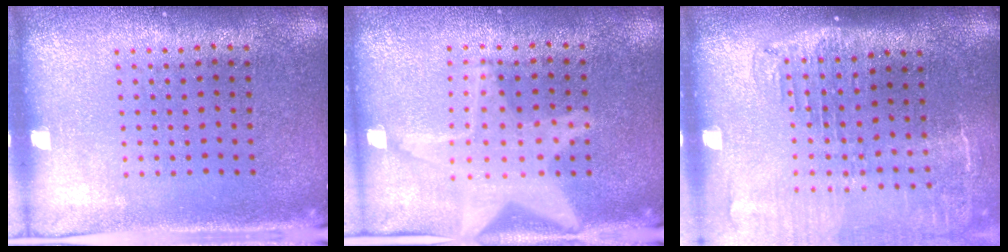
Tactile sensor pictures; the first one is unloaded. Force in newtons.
{"total": 3.0, "press": 3.0, "slide": 0.4}
{"total": 2.3, "press": 1.9, "slide": 1.4}